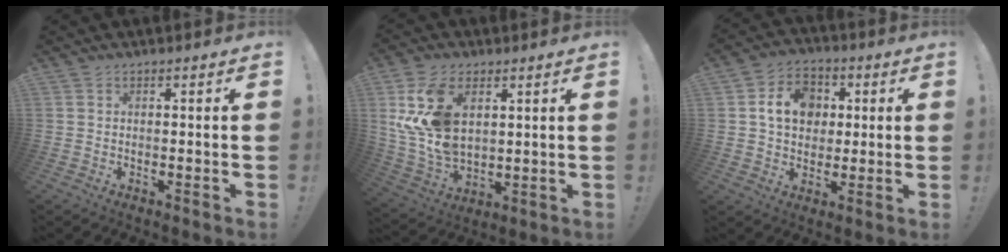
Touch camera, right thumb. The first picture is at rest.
{"total": 15.7, "force": [5.5, 10.0, 10.8], "torque": [-0.230, -0.023, 0.104]}
{"total": 11.9, "force": [2.8, 9.6, 6.4], "torque": [-0.096, 0.006, 0.058]}